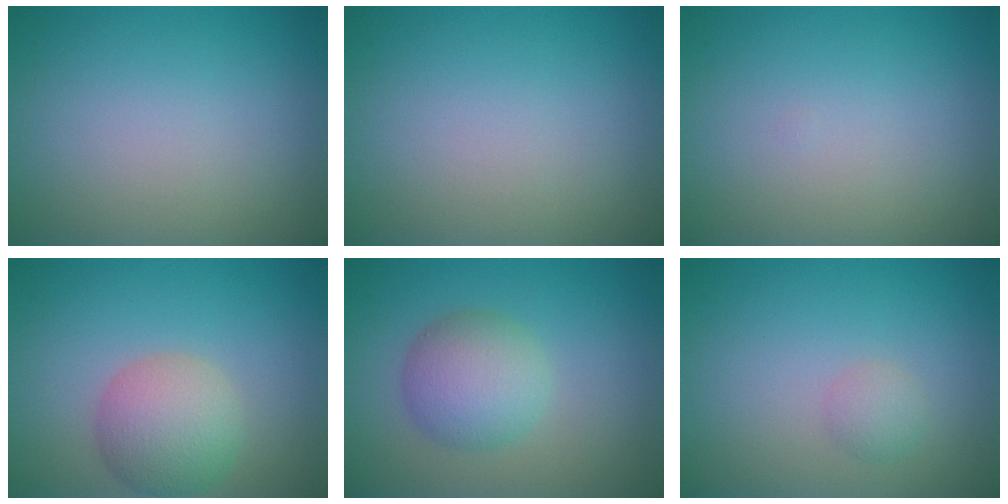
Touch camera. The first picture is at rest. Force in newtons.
{"total": 0.0}
{"total": 0.0}
{"total": 4.7, "press": 4.7, "slide": 0.3}
{"total": 4.4, "press": 4.4, "slide": 0.2}
{"total": 1.3, "press": 1.3, "slide": 0.0}